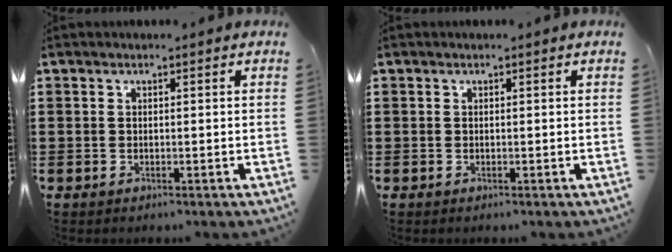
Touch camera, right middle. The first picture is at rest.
{"total": 0.0}